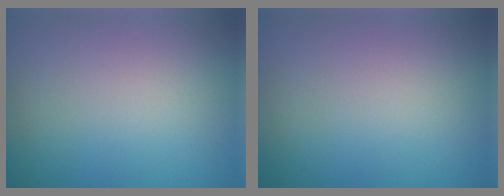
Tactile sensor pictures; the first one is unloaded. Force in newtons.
{"total": 0.0}